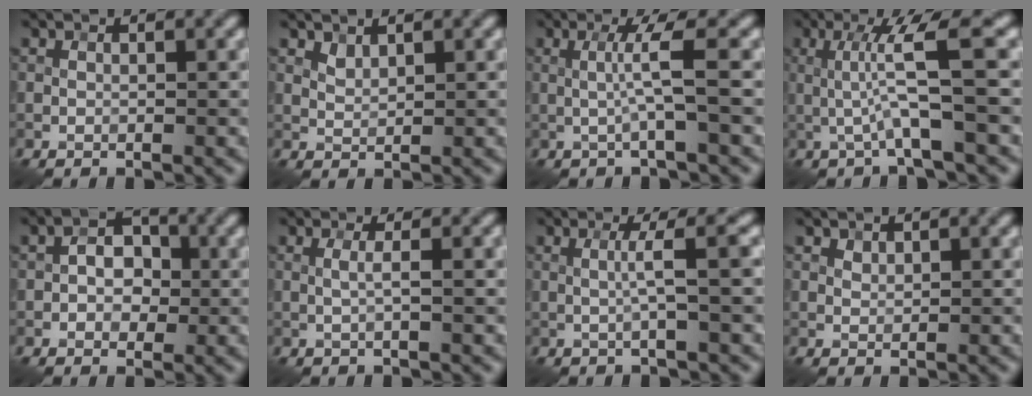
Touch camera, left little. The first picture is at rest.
{"total": 1.1, "force": [0.9, 0.5, 0.4], "torque": [-0.013, -0.002, 0.022]}
{"total": 2.6, "force": [-0.1, -0.2, 2.6], "torque": [-0.056, 0.001, -0.004]}
{"total": 4.7, "force": [-0.4, 0.0, 4.7], "torque": [-0.091, 0.015, -0.009]}
{"total": 3.1, "force": [-0.2, 2.3, 2.0], "torque": [-0.018, 0.005, -0.015]}
{"total": 1.6, "force": [0.1, 0.3, 1.6], "torque": [-0.027, 0.003, -0.004]}
{"total": 2.5, "force": [0.1, 0.2, 2.5], "torque": [-0.045, 0.005, -0.003]}
{"total": 0.8, "force": [0.7, 0.4, 0.2], "torque": [-0.006, -0.001, 0.015]}